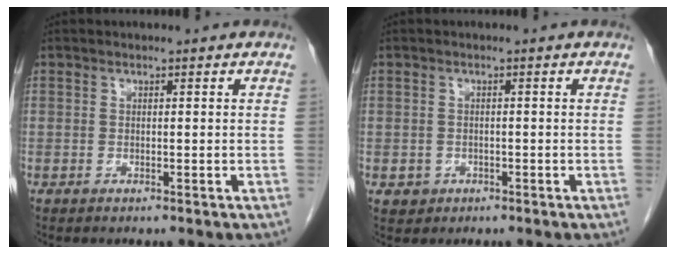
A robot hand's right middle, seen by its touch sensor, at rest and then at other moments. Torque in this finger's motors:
{"motor_torque": [0.46, -0.30, 0.12, 0.02]}